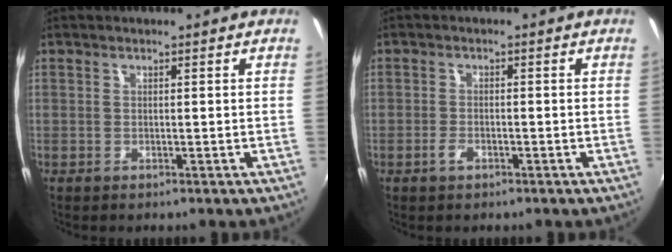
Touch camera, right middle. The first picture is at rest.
{"total": 1.7, "force": [-1.1, 1.0, 0.8], "torque": [-0.024, -0.002, -0.022]}